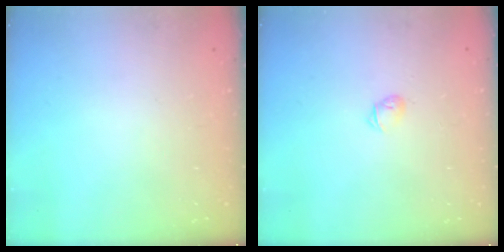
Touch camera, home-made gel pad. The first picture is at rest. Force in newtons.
{"total": 2.8, "press": 2.7, "slide": 0.6}